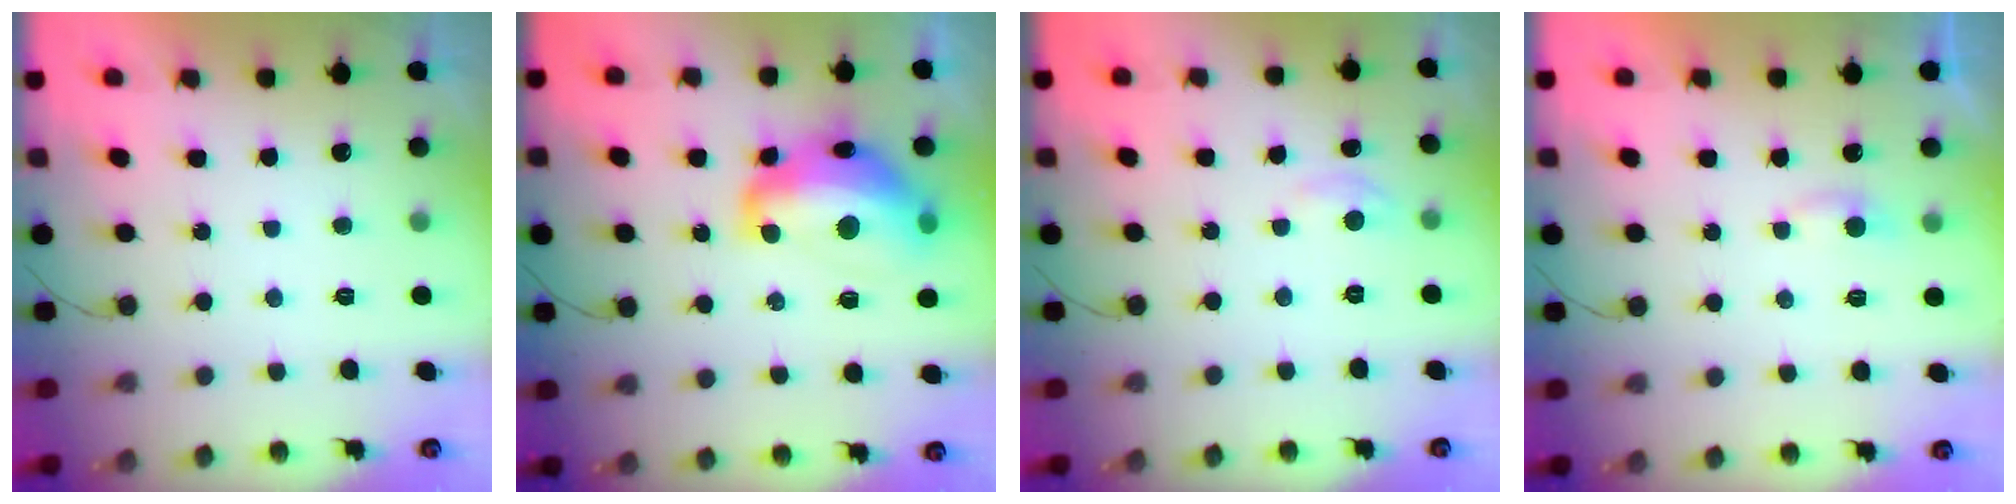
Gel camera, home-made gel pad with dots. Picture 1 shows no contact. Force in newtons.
{"total": 17.5, "press": 17.5, "slide": 1.4}
{"total": 2.8, "press": 2.8, "slide": 0.4}
{"total": 2.4, "press": 2.4, "slide": 0.3}